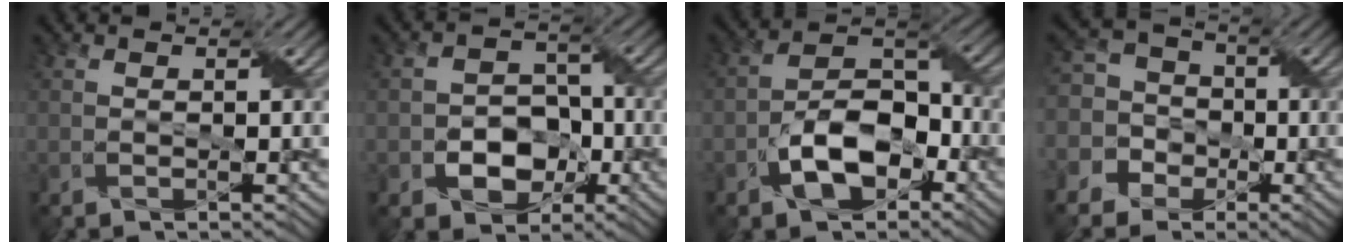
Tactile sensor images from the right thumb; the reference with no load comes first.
{"total": 6.0, "force": [-2.6, 4.6, 2.9], "torque": [-0.042, -0.006, -0.043]}
{"total": 8.9, "force": [-4.2, 5.1, 6.0], "torque": [-0.104, 0.006, -0.083]}
{"total": 6.9, "force": [-2.5, 6.2, 1.6], "torque": [-0.051, 0.005, -0.069]}